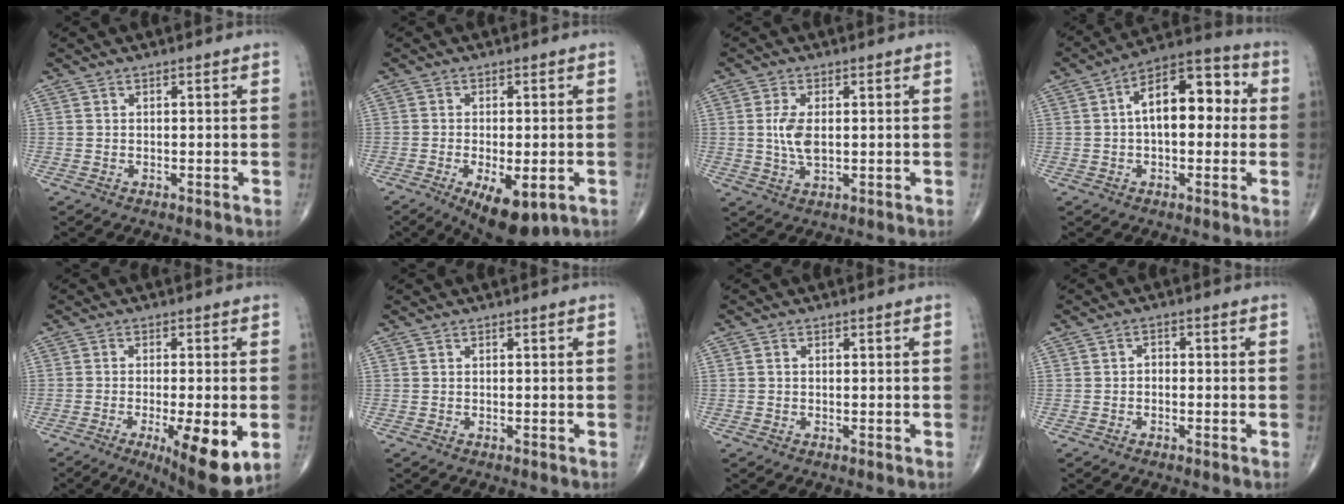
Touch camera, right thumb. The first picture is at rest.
{"total": 10.4, "force": [-4.4, 4.3, 8.3], "torque": [-0.123, -0.009, -0.060]}
{"total": 5.2, "force": [0.3, 2.6, 4.5], "torque": [-0.094, -0.004, 0.008]}
{"total": 14.0, "force": [1.5, 7.5, 11.7], "torque": [-0.154, 0.040, 0.010]}
{"total": 12.9, "force": [-4.1, 3.4, 11.8], "torque": [-0.170, -0.017, -0.054]}
{"total": 0.0}
{"total": 0.6, "force": [0.0, 0.5, 0.3], "torque": [-0.005, 0.001, -0.001]}
{"total": 1.5, "force": [-0.5, 1.1, 0.9], "torque": [-0.004, 0.009, -0.015]}